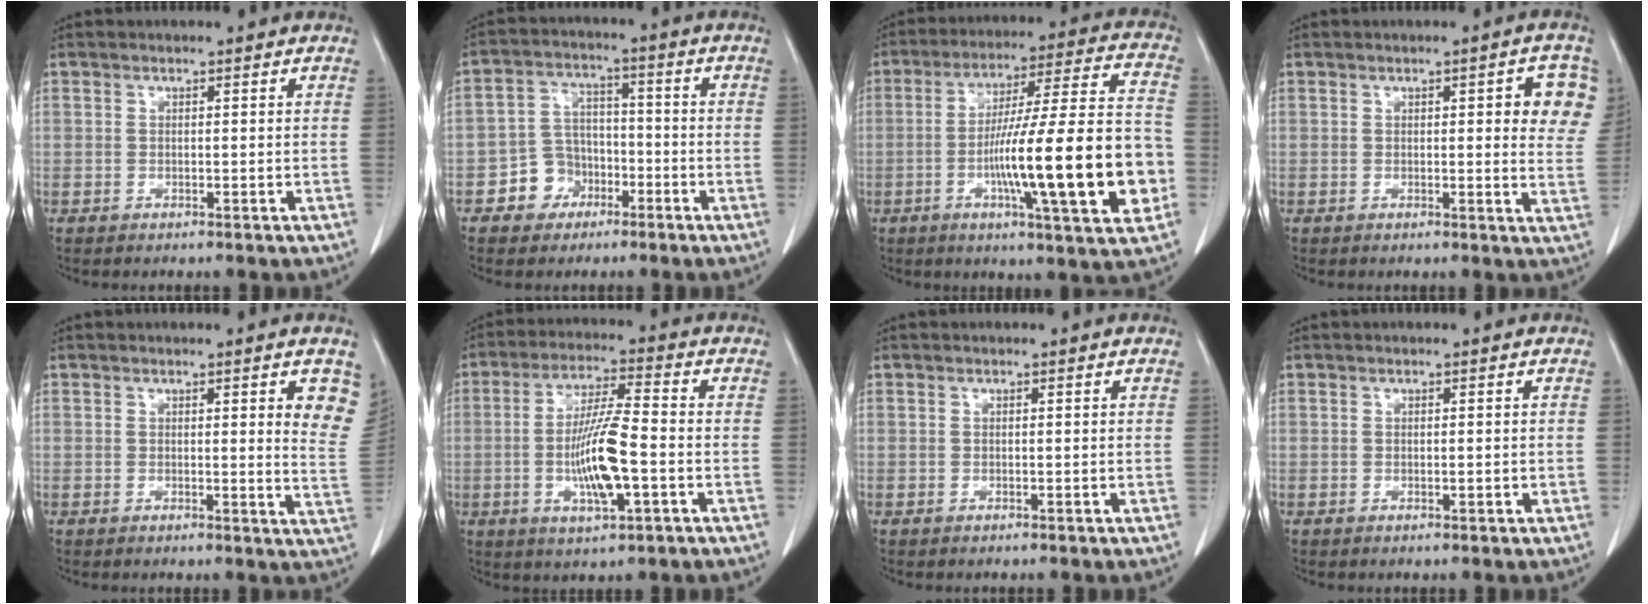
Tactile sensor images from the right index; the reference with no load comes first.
{"total": 6.4, "force": [-3.1, 5.4, 1.5], "torque": [-0.025, 0.020, -0.046]}
{"total": 22.0, "force": [-5.2, 1.3, 21.3], "torque": [-0.302, 0.008, -0.076]}
{"total": 6.6, "force": [2.0, 1.6, 6.1], "torque": [-0.055, -0.003, 0.014]}
{"total": 6.3, "force": [2.8, 0.9, 5.6], "torque": [-0.058, -0.013, 0.020]}
{"total": 10.9, "force": [-2.3, 1.4, 10.5], "torque": [-0.203, -0.003, -0.040]}
{"total": 0.0}
{"total": 0.7, "force": [-0.1, 0.2, 0.7], "torque": [-0.010, 0.000, 0.003]}